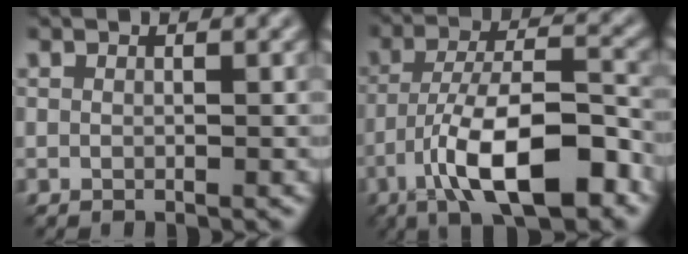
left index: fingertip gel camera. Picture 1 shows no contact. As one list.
[{"total": 11.0, "force": [-5.5, 3.4, 8.9], "torque": [-0.148, 0.009, -0.097]}]